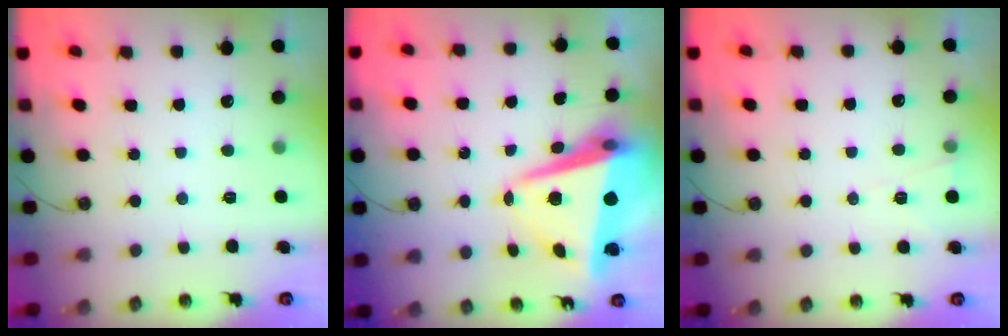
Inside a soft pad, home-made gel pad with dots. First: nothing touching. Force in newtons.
{"total": 11.0, "press": 10.7, "slide": 2.5}
{"total": 4.9, "press": 2.4, "slide": 4.3}